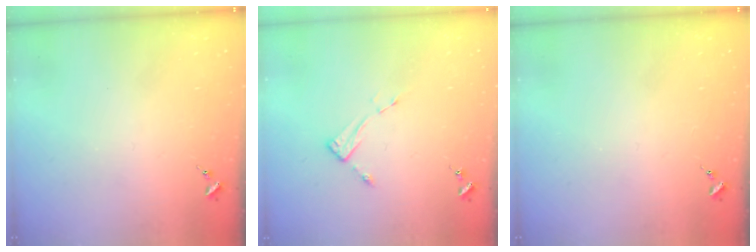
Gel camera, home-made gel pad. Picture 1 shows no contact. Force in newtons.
{"total": 3.8, "press": 3.8, "slide": 0.3}
{"total": 0.0}